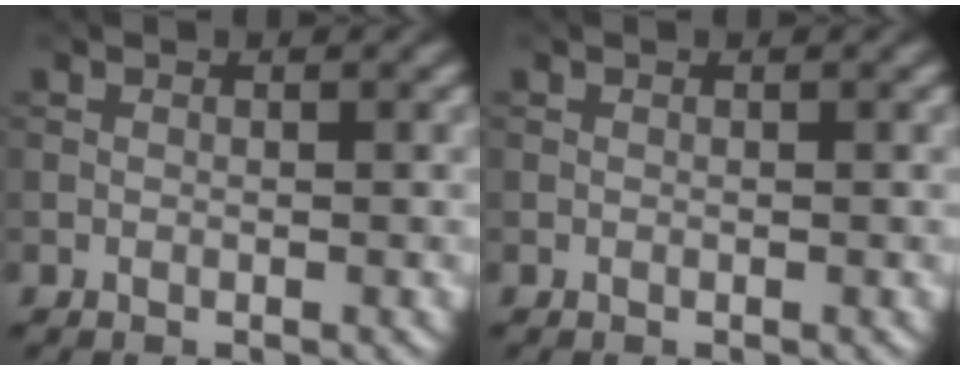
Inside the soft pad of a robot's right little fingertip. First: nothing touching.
{"total": 0.0}